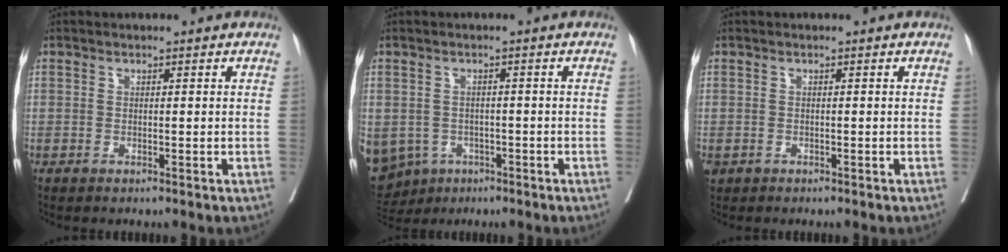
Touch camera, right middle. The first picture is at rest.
{"total": 16.2, "force": [-6.9, 13.5, 5.8], "torque": [-0.188, -0.001, -0.086]}
{"total": 1.2, "force": [-0.5, 1.1, 0.4], "torque": [-0.011, 0.002, -0.001]}